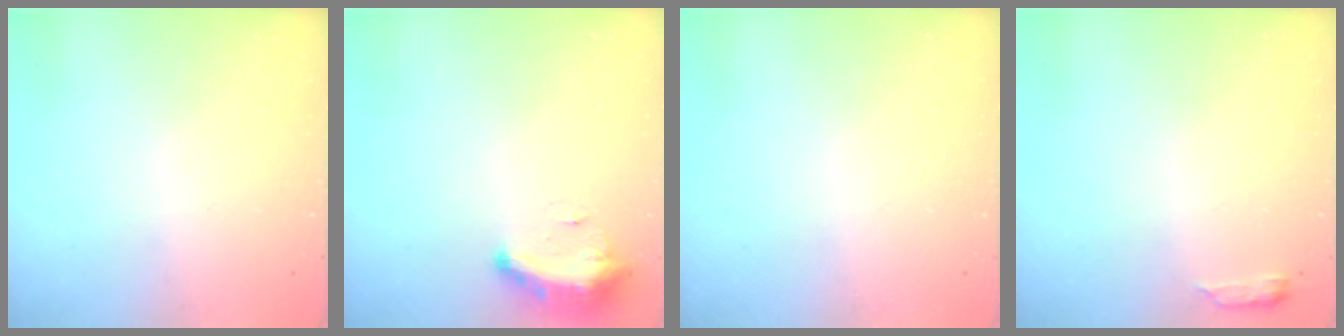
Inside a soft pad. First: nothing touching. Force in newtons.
{"total": 9.0, "press": 9.0, "slide": 0.9}
{"total": 0.0}
{"total": 2.9, "press": 2.9, "slide": 0.5}